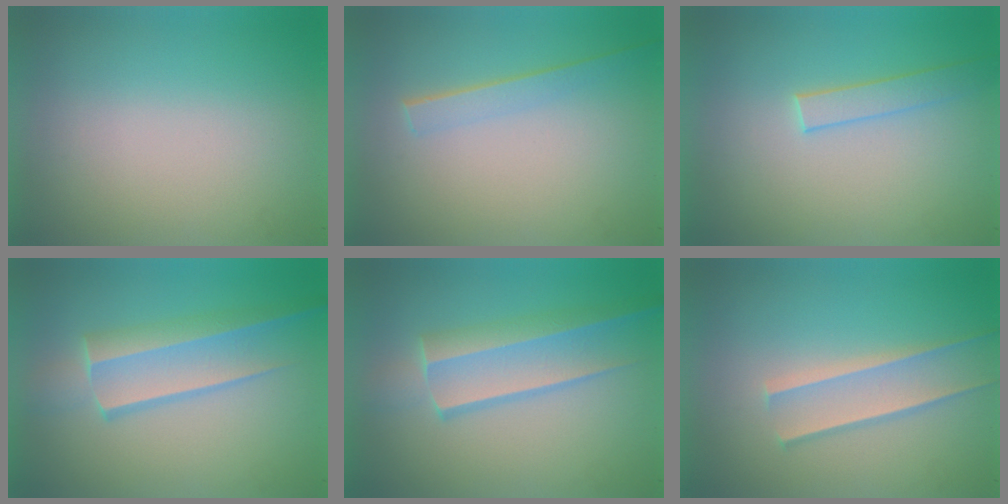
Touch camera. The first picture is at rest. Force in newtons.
{"total": 1.6}
{"total": 1.5}
{"total": 3.2}
{"total": 3.2}
{"total": 1.7}